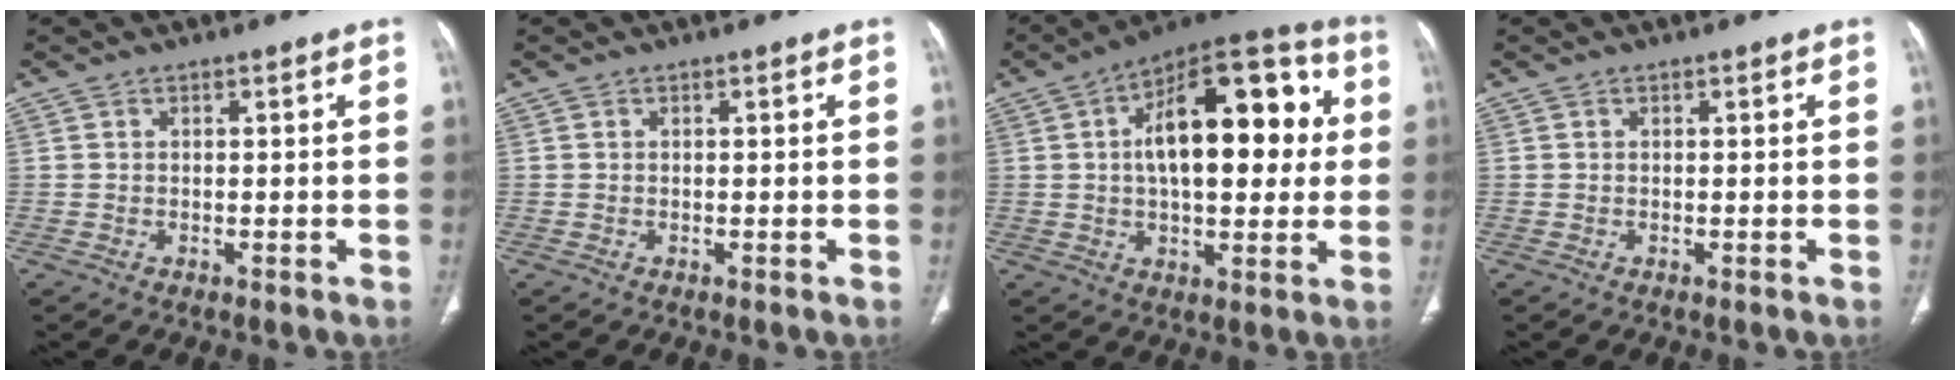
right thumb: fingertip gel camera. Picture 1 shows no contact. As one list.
[{"total": 0.0}, {"total": 22.7, "force": [3.9, 11.0, 19.5], "torque": [-0.259, 0.024, 0.048]}, {"total": 0.0}]